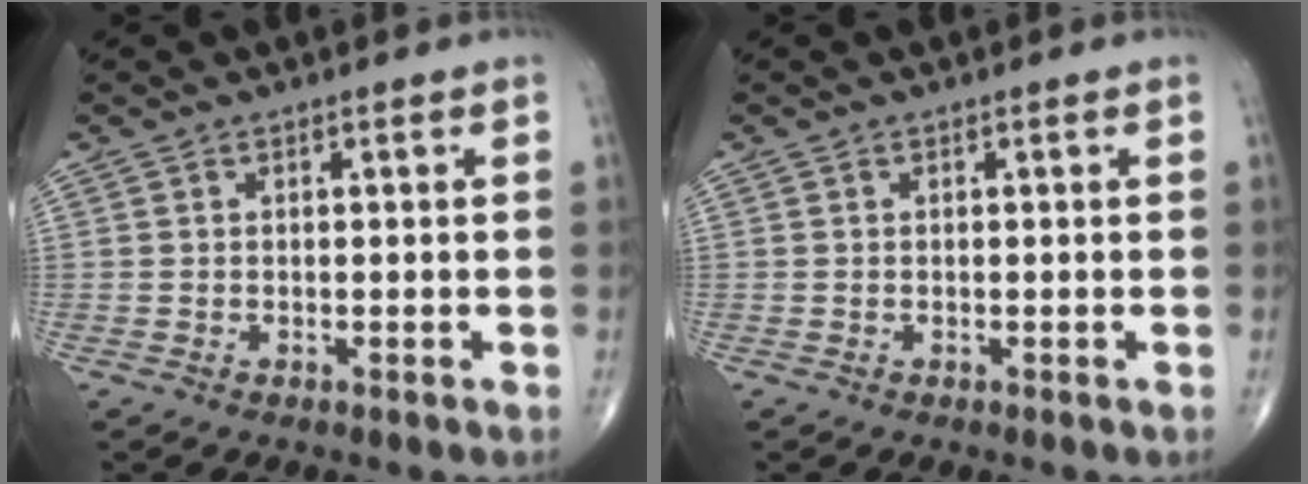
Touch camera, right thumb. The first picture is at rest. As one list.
[{"total": 0.0}]